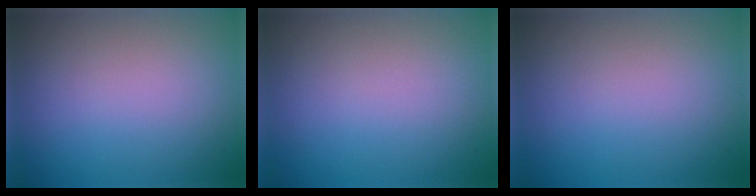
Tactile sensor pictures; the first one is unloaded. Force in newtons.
{"total": 0.0}
{"total": 0.0}